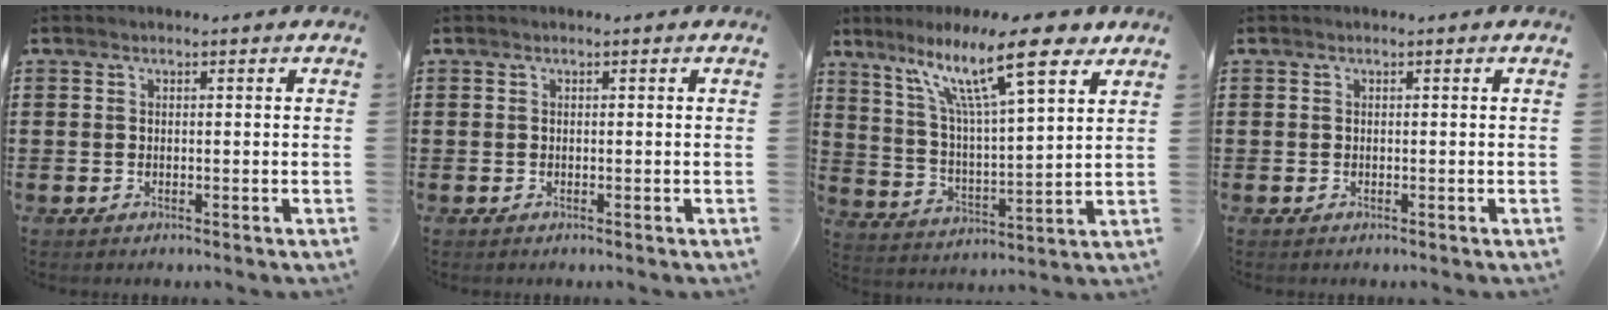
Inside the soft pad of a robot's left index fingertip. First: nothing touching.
{"total": 0.0}
{"total": 14.9, "force": [9.6, 3.4, 10.9], "torque": [-0.208, -0.027, 0.158]}
{"total": 0.0}